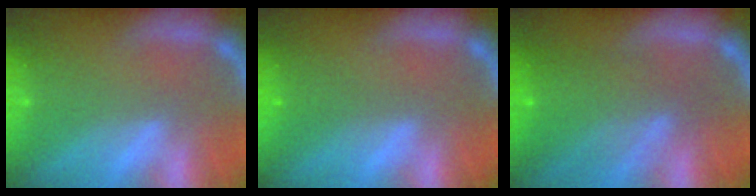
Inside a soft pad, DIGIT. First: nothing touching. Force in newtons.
{"total": 0.9}
{"total": 6.6}